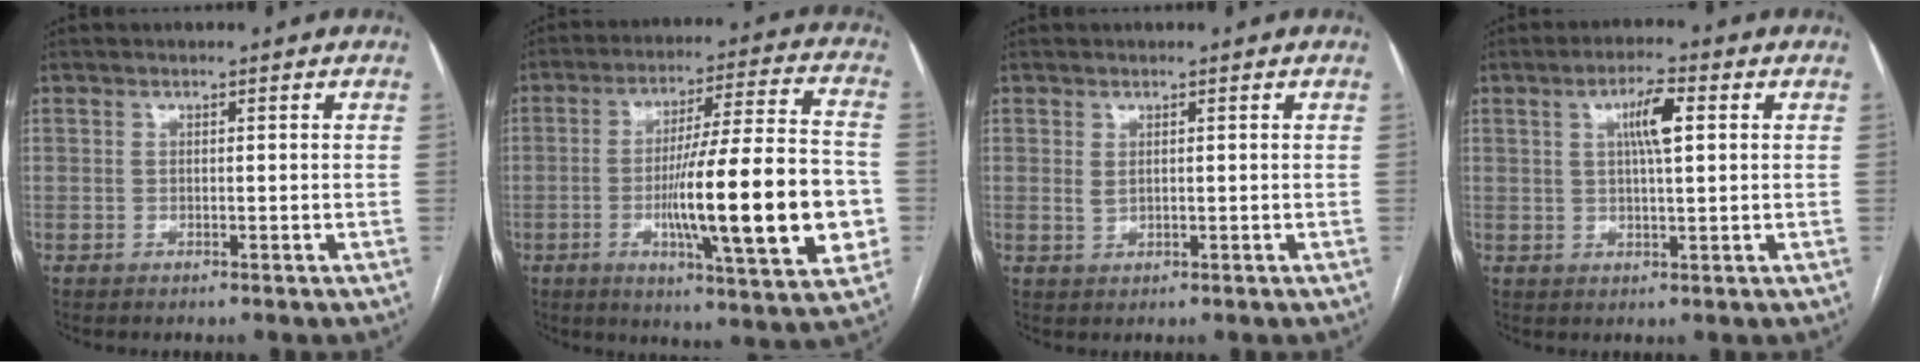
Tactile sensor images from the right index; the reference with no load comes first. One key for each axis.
{"total": 21.2, "fx": -4.1, "fy": 2.0, "fz": 20.7, "tx": -0.293, "ty": 0.002, "tz": -0.057}
{"total": 1.2, "fx": 0.4, "fy": 0.6, "fz": 0.9, "tx": -0.018, "ty": -0.003, "tz": 0.013}
{"total": 5.5, "fx": 1.6, "fy": 0.8, "fz": 5.2, "tx": -0.094, "ty": 0.008, "tz": 0.027}